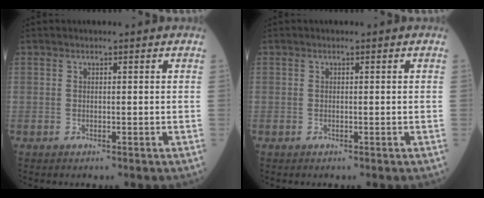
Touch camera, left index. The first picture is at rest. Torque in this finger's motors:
{"motor_torque": [0.12, 0.11, 0.00, 0.00]}